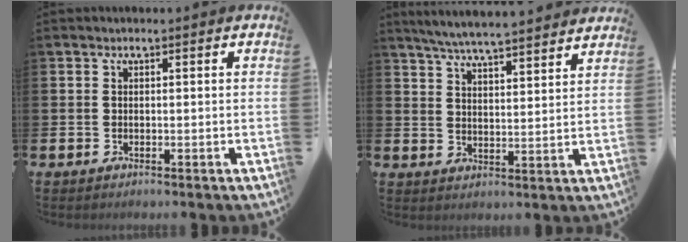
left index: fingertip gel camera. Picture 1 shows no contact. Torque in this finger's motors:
{"motor_torque": [1.07, -1.07, 0.58, 0.21]}